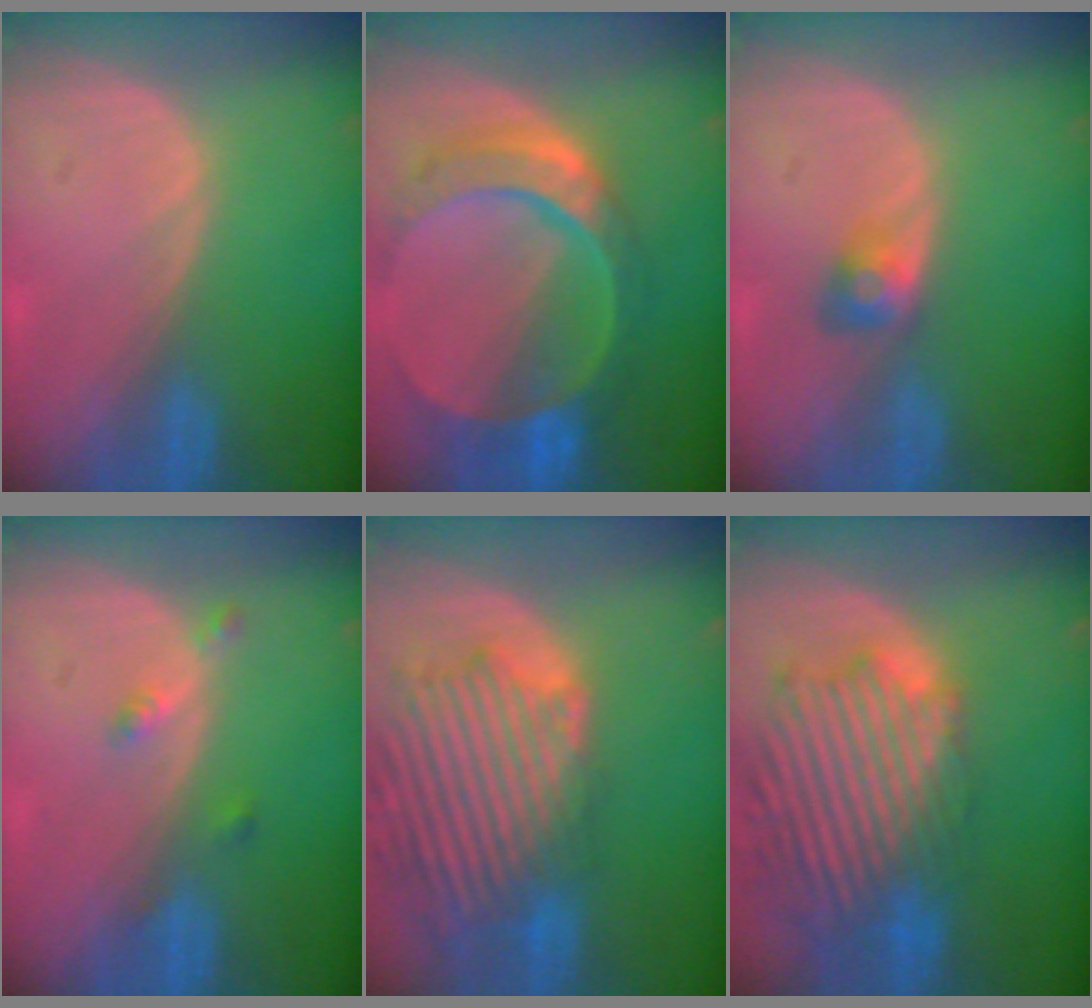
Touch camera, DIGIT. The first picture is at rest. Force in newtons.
{"total": 10.9, "press": 9.2, "slide": 5.8}
{"total": 2.9, "press": 2.5, "slide": 1.4}
{"total": 2.4, "press": 2.0, "slide": 1.3}
{"total": 14.1, "press": 12.0, "slide": 7.4}
{"total": 14.1, "press": 12.1, "slide": 7.2}